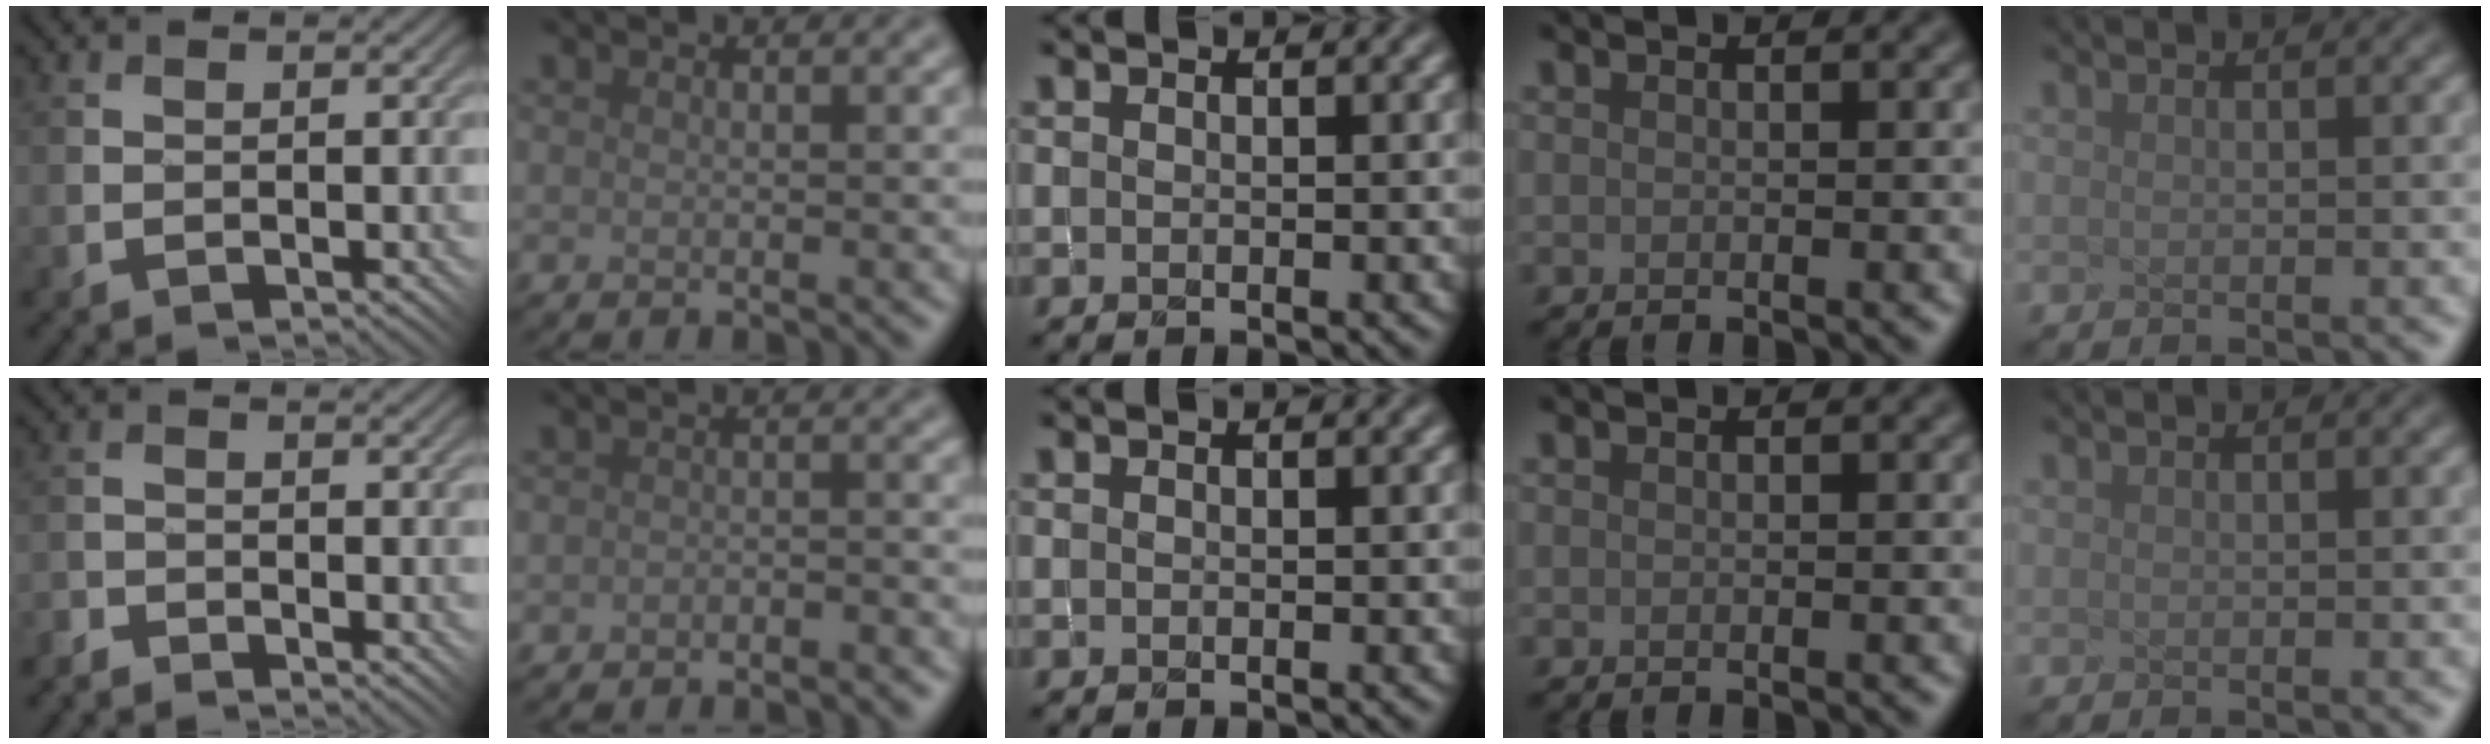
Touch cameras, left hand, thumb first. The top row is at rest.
{"thumb": {"total": 2.5, "force": [-2.5, 0.4, -0.1], "torque": [0.004, 0.009, -0.055]}, "index": {"total": 1.9, "force": [-1.7, 0.7, 0.5], "torque": [-0.002, 0.006, -0.026]}}